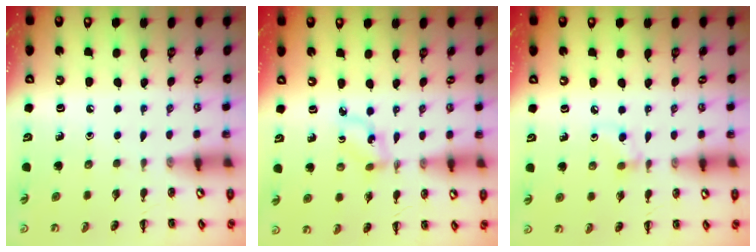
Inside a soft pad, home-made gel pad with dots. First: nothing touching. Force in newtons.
{"total": 1.8, "press": 1.7, "slide": 0.5}
{"total": 5.2, "press": 4.8, "slide": 2.1}